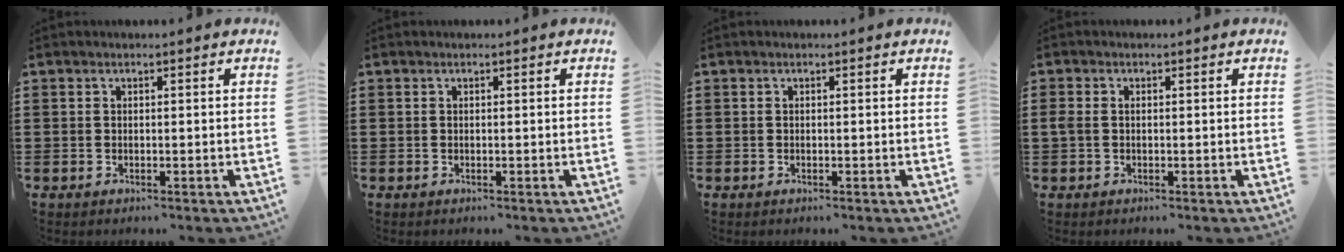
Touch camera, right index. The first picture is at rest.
{"total": 0.0}
{"total": 0.0}
{"total": 1.0, "force": [0.0, 0.7, 0.7], "torque": [-0.023, 0.002, -0.004]}